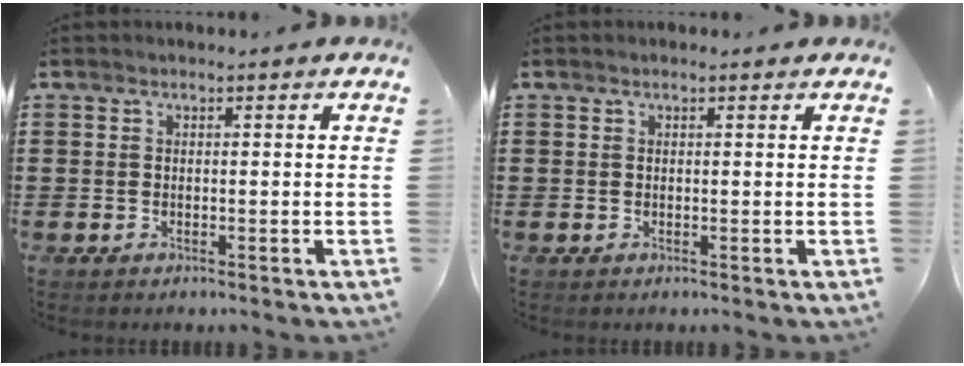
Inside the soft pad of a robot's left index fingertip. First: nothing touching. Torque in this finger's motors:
{"motor_torque": [1.58, 0.27, 0.12, 0.02]}